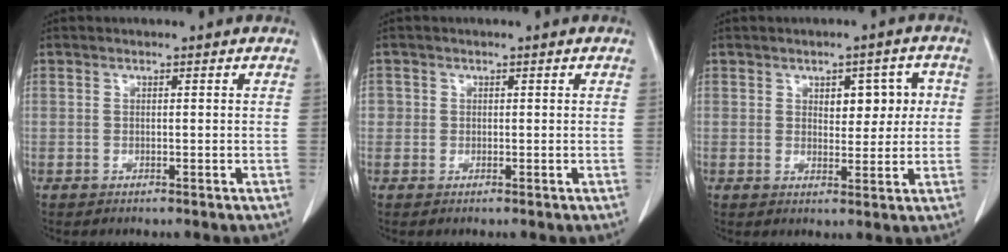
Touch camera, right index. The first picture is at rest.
{"total": 1.2, "force": [0.1, 1.2, 0.1], "torque": [0.011, 0.004, -0.001]}
{"total": 5.5, "force": [1.4, 2.9, 4.4], "torque": [-0.050, 0.017, 0.023]}